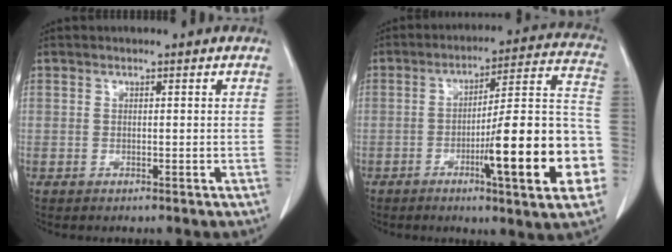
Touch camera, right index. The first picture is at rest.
{"total": 19.7, "force": [-6.3, 1.4, 18.6], "torque": [-0.208, 0.013, -0.089]}